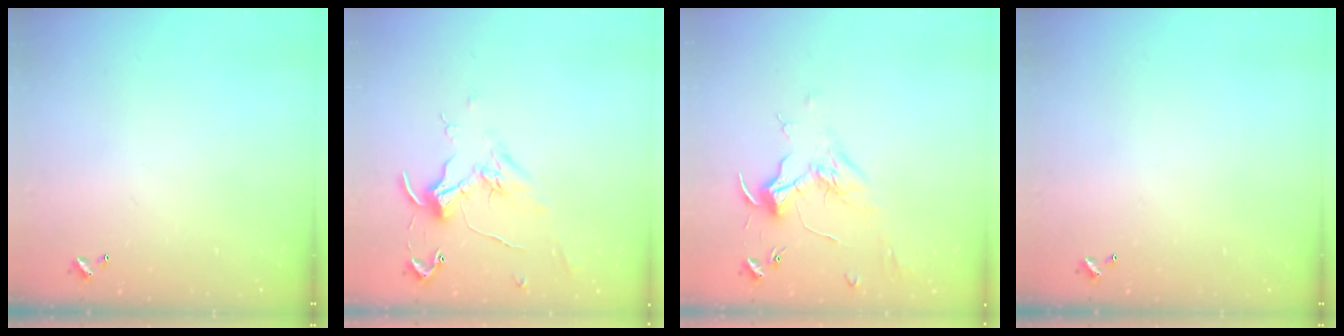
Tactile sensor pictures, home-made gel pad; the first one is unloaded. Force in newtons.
{"total": 0.7, "press": 0.3, "slide": 0.7}
{"total": 1.8, "press": 1.6, "slide": 0.8}
{"total": 0.0}